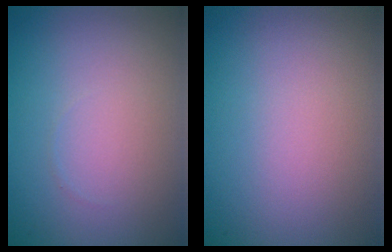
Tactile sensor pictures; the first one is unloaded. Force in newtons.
{"total": 0.0}